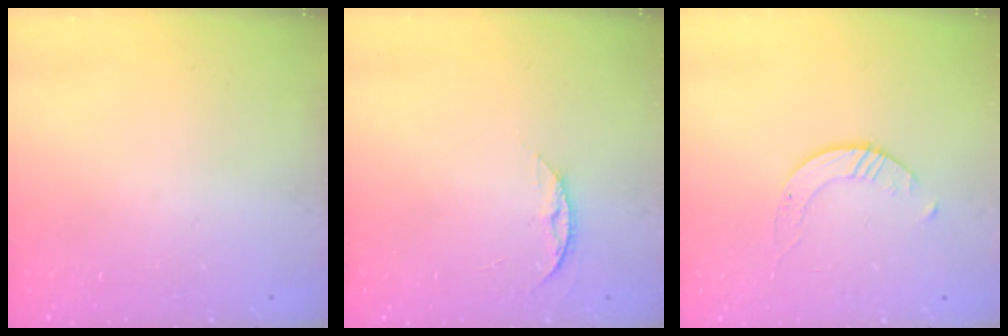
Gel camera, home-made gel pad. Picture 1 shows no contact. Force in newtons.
{"total": 6.4, "press": 6.3, "slide": 0.8}
{"total": 1.7, "press": 1.7, "slide": 0.2}